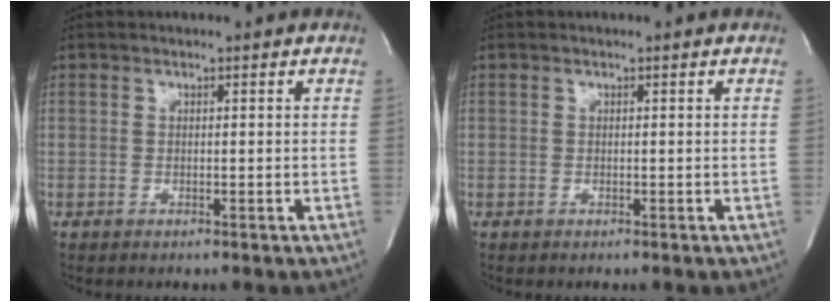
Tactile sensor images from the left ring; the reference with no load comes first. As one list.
[{"total": 0.0}]